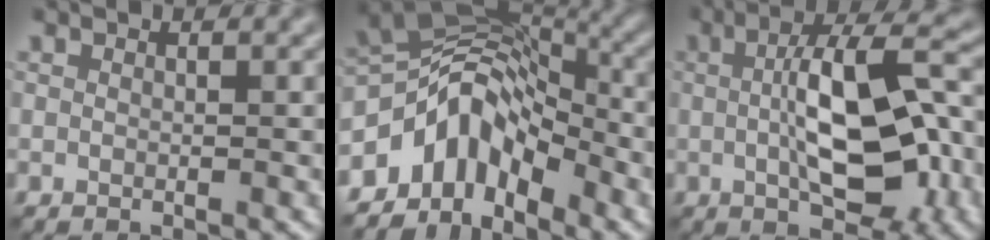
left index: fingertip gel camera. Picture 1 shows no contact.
{"total": 6.8, "force": [-4.0, 3.8, 4.0], "torque": [-0.043, 0.012, -0.081]}
{"total": 10.2, "force": [-0.2, 3.9, 9.4], "torque": [-0.147, 0.012, -0.003]}